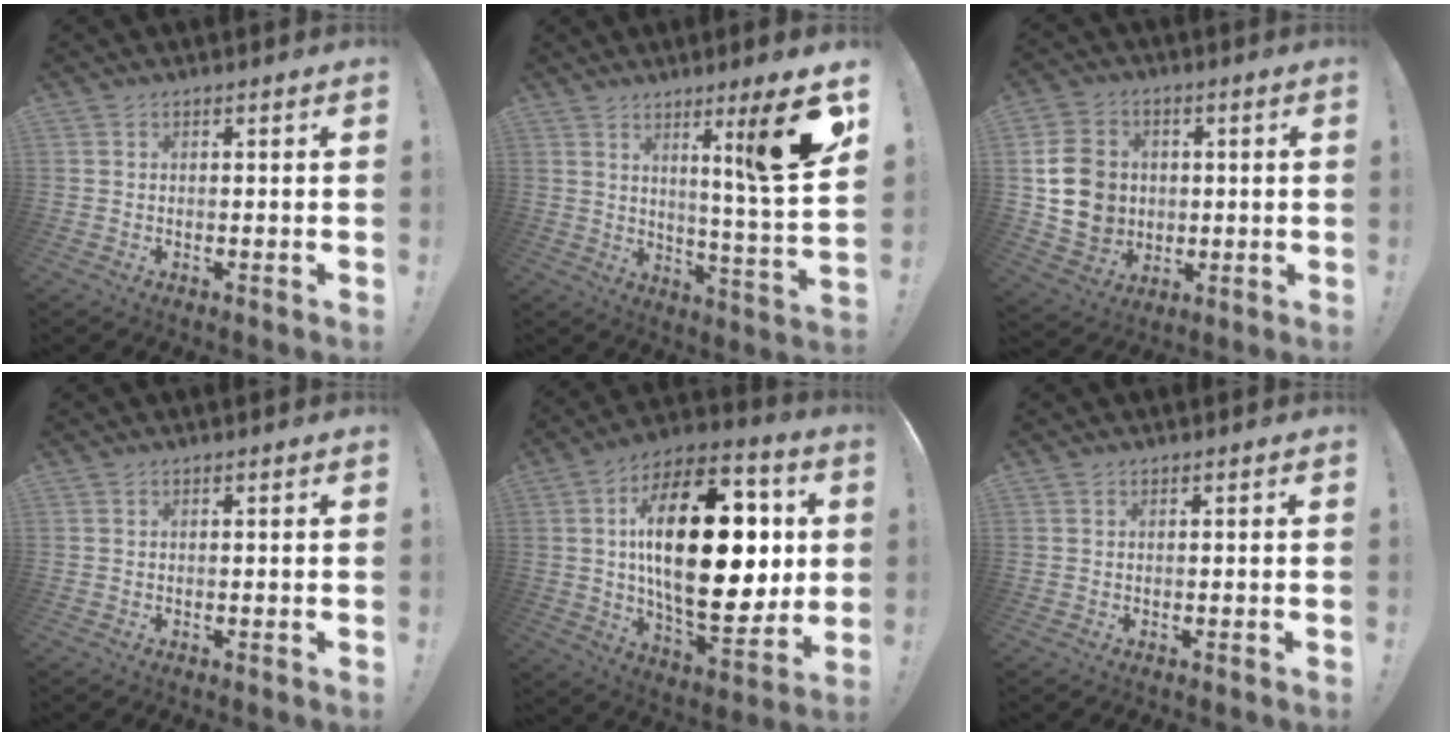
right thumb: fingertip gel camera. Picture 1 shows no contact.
{"total": 14.2, "force": [6.7, -1.5, 12.5], "torque": [-0.178, -0.053, 0.076]}
{"total": 13.0, "force": [1.0, 11.2, 6.4], "torque": [-0.101, 0.006, 0.027]}
{"total": 0.0}
{"total": 32.4, "force": [4.4, 16.1, 27.8], "torque": [-0.478, -0.009, 0.075]}
{"total": 0.0}